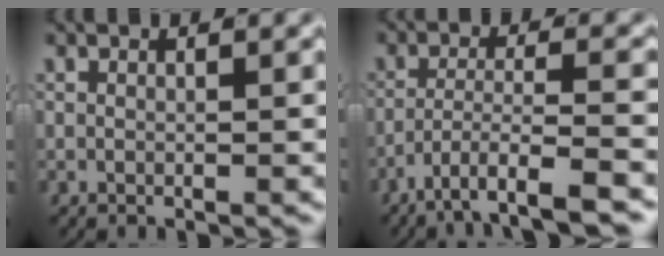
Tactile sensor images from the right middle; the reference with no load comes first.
{"total": 6.4, "force": [-4.7, 1.0, 4.3], "torque": [-0.069, -0.009, -0.070]}